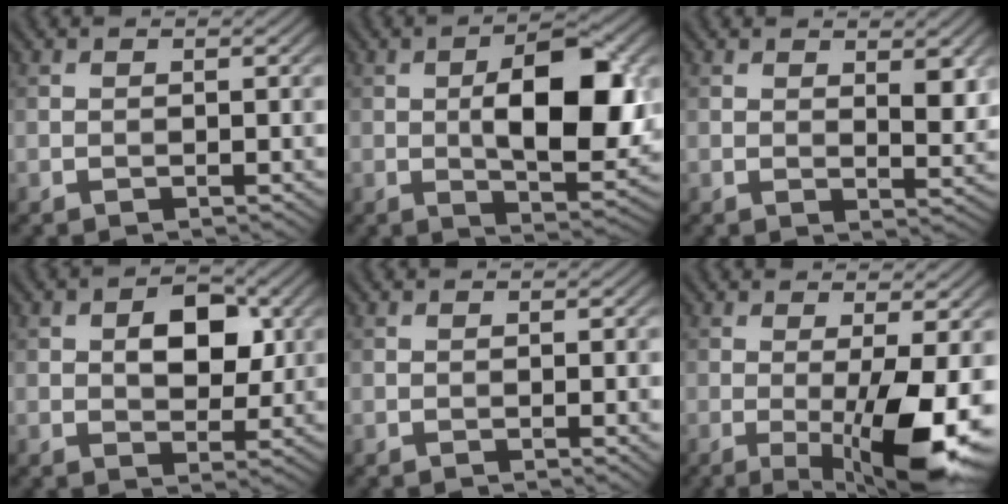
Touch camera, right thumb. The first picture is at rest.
{"total": 11.3, "force": [0.5, 4.7, 10.2], "torque": [-0.158, -0.001, 0.011]}
{"total": 3.9, "force": [1.7, 1.6, 3.1], "torque": [-0.053, -0.008, 0.032]}
{"total": 6.1, "force": [1.1, 3.8, 4.6], "torque": [-0.069, 0.000, 0.012]}
{"total": 1.1, "force": [-0.1, 0.1, 1.1], "torque": [-0.016, -0.003, -0.001]}
{"total": 10.1, "force": [-2.1, 1.9, 9.6], "torque": [-0.154, -0.004, -0.023]}